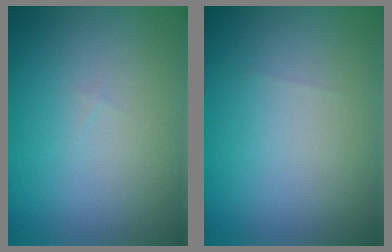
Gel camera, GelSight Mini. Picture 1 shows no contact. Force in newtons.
{"total": 0.0}